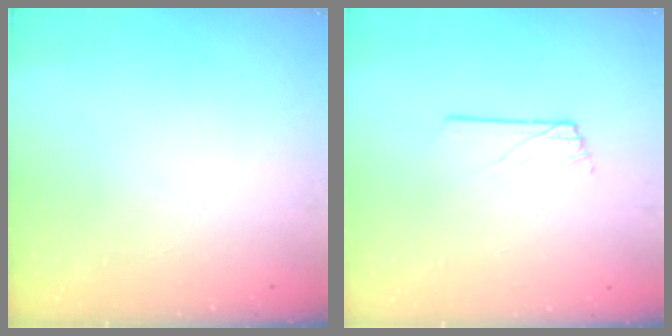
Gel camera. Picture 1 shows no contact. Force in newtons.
{"total": 1.0, "press": 1.0, "slide": 0.1}